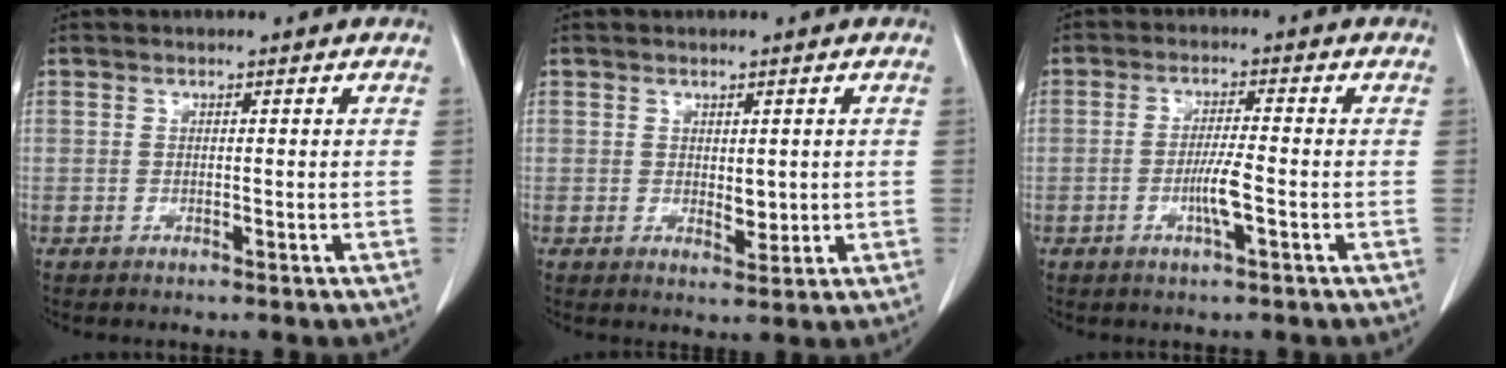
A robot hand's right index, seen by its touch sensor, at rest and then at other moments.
{"total": 2.6, "force": [0.2, 1.3, 2.2], "torque": [-0.033, -0.007, 0.009]}
{"total": 4.5, "force": [-1.4, 0.0, 4.3], "torque": [-0.083, -0.006, -0.027]}